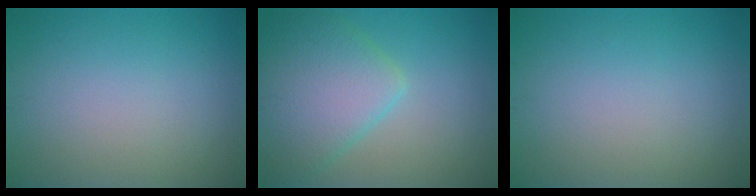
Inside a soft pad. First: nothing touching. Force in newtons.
{"total": 6.6, "press": 6.6, "slide": 0.4}
{"total": 0.0}